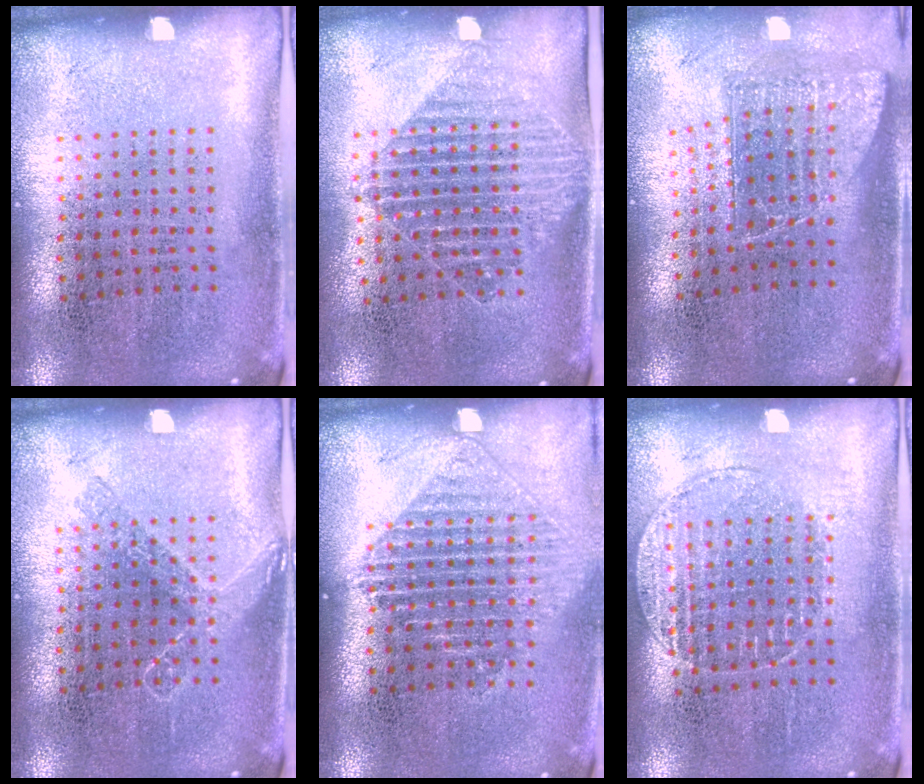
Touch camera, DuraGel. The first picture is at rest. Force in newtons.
{"total": 1.5, "press": 1.3, "slide": 0.8}
{"total": 1.3, "press": 1.0, "slide": 0.8}
{"total": 1.5, "press": 1.5, "slide": 0.3}
{"total": 1.3, "press": 1.3, "slide": 0.5}
{"total": 1.1, "press": 1.1, "slide": 0.4}